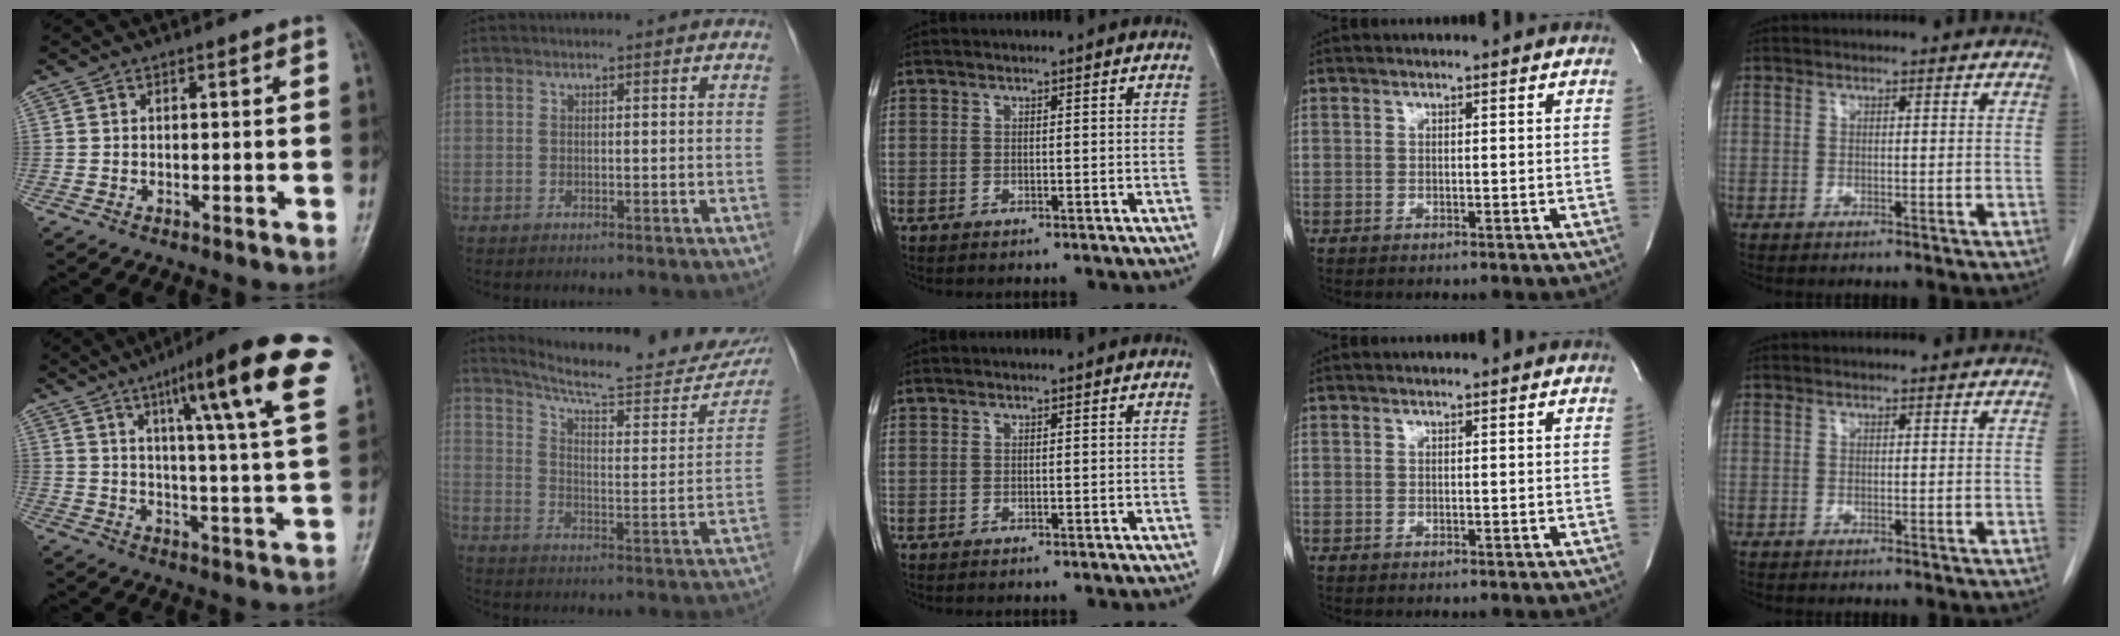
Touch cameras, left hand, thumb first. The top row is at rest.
{"thumb": {"total": 20.3, "force": [10.2, 2.5, 17.4], "torque": [-0.229, -0.026, 0.136]}, "index": {"total": 23.0, "force": [20.9, 3.4, 9.0], "torque": [-0.126, -0.055, 0.270]}}